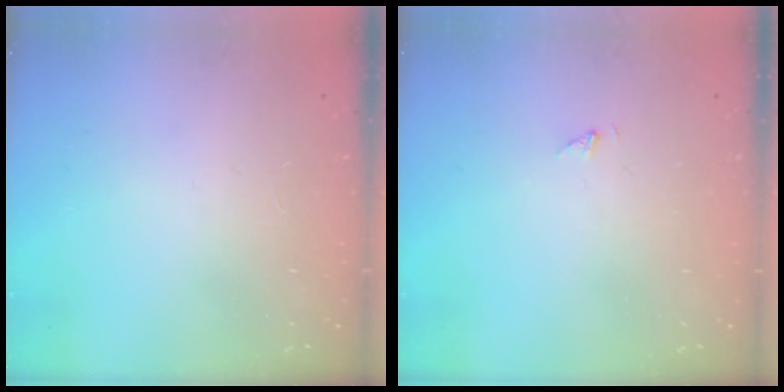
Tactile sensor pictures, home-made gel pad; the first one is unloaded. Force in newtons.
{"total": 0.9, "press": 0.9, "slide": 0.1}